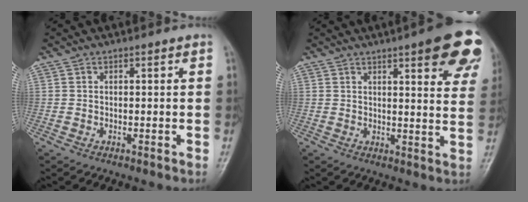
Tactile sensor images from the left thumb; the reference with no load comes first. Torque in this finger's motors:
{"motor_torque": [2.02, 1.68, 1.29, -1.48, 0.10]}